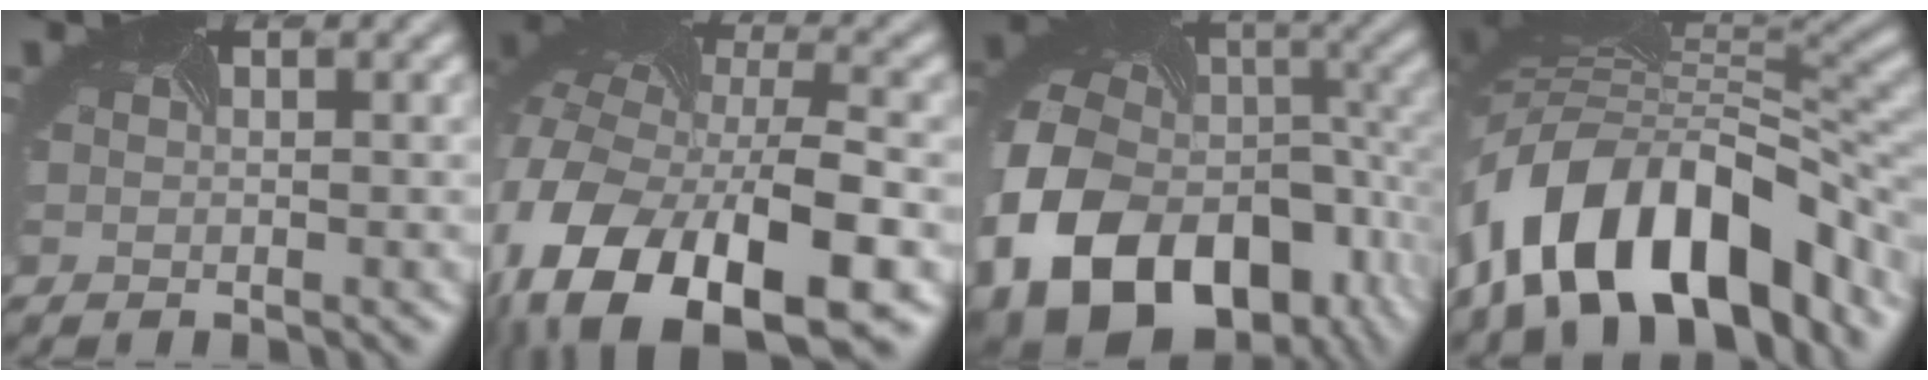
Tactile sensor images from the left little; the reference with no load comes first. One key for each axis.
{"total": 17.2, "fx": -8.3, "fy": 9.4, "fz": 11.7, "tx": -0.231, "ty": -0.043, "tz": -0.097}
{"total": 18.6, "fx": -7.8, "fy": 13.6, "fz": 10.1, "tx": -0.238, "ty": -0.044, "tz": -0.111}
{"total": 13.2, "fx": -6.6, "fy": 6.6, "fz": 9.3, "tx": -0.159, "ty": 0.024, "tz": -0.121}